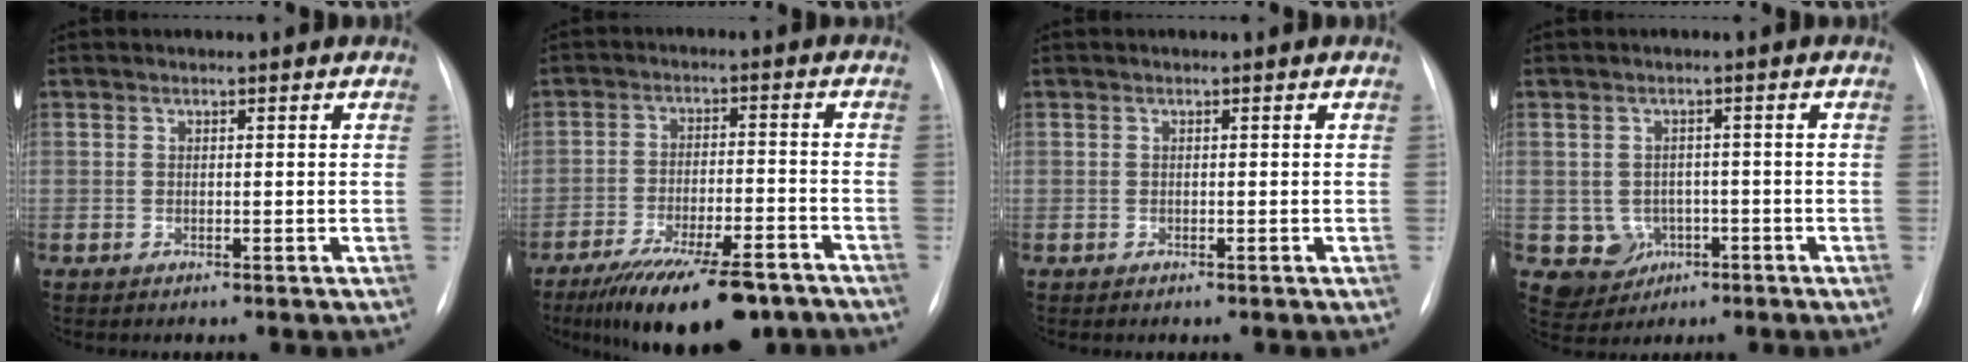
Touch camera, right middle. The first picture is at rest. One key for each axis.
{"total": 15.8, "fx": -11.9, "fy": 4.2, "fz": 9.6, "tx": -0.135, "ty": -0.009, "tz": -0.185}
{"total": 0.0}
{"total": 4.8, "fx": -1.4, "fy": 4.5, "fz": 1.0, "tx": -0.015, "ty": 0.008, "tz": -0.011}